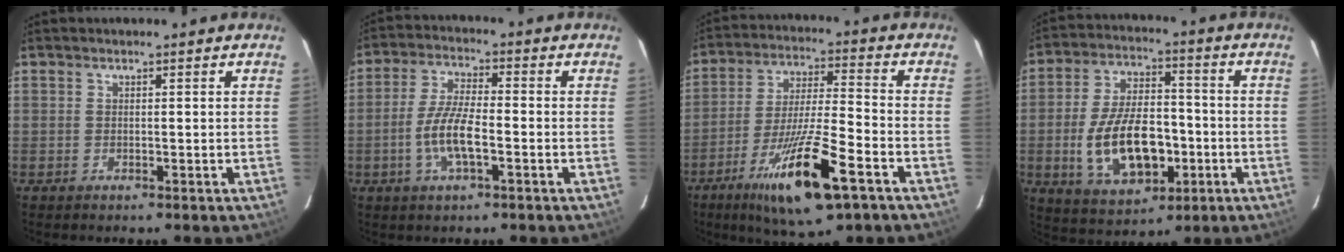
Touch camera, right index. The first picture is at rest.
{"total": 8.3, "force": [-2.6, 2.3, 7.5], "torque": [-0.156, 0.002, -0.053]}
{"total": 17.7, "force": [-9.7, 2.7, 14.6], "torque": [-0.286, -0.035, -0.174]}
{"total": 15.8, "force": [-3.8, 8.4, 12.8], "torque": [-0.259, 0.004, -0.049]}